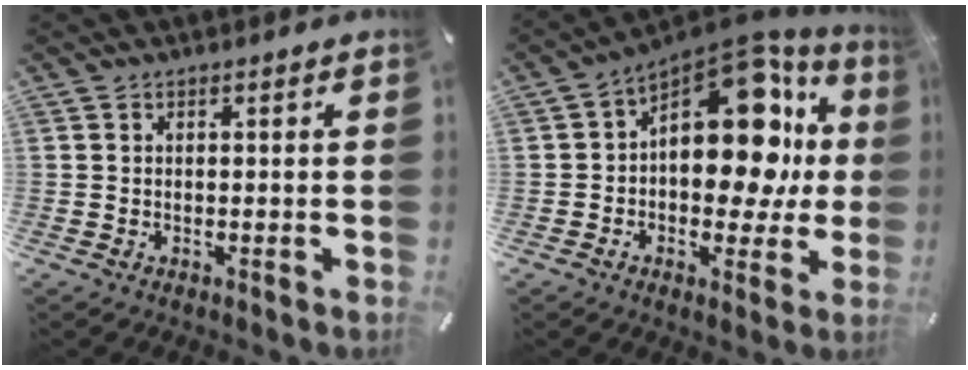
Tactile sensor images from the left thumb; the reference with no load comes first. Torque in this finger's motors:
{"motor_torque": [1.25, 1.26, 1.37, 0.90, 0.20]}